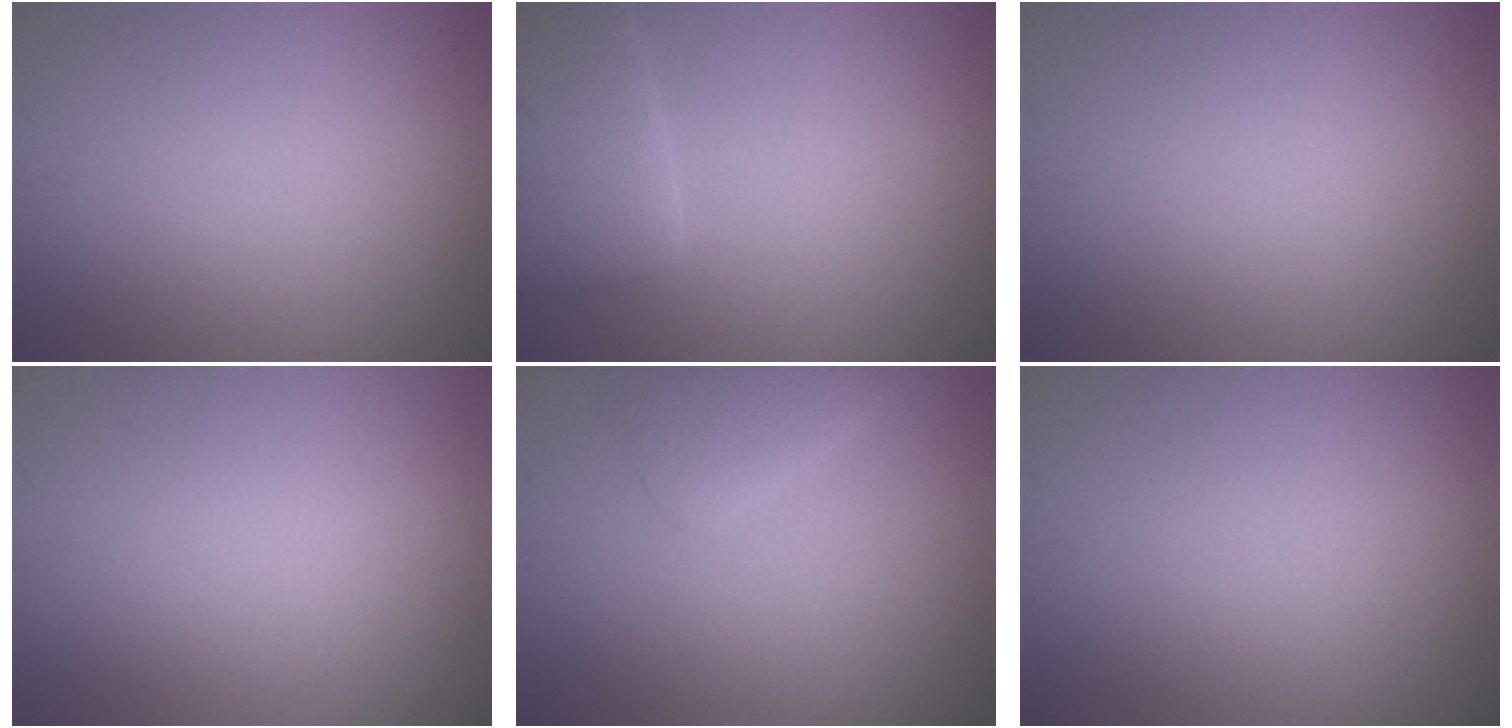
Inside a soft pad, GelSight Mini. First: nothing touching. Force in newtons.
{"total": 5.0, "press": 4.9, "slide": 0.4}
{"total": 0.0}
{"total": 0.0}
{"total": 2.3, "press": 2.3, "slide": 0.2}
{"total": 0.0}